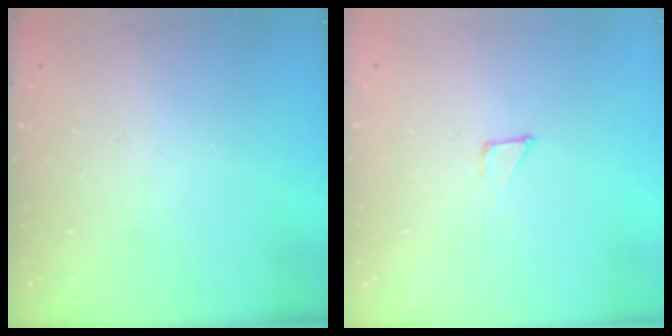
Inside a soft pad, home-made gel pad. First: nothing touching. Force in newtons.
{"total": 1.7, "press": 1.7, "slide": 0.0}